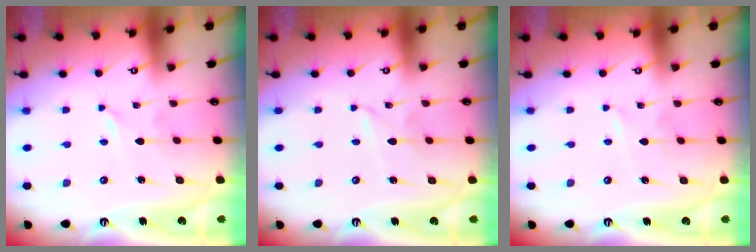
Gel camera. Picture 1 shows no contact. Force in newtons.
{"total": 0.9, "press": 0.9, "slide": 0.2}
{"total": 1.5, "press": 1.5, "slide": 0.2}